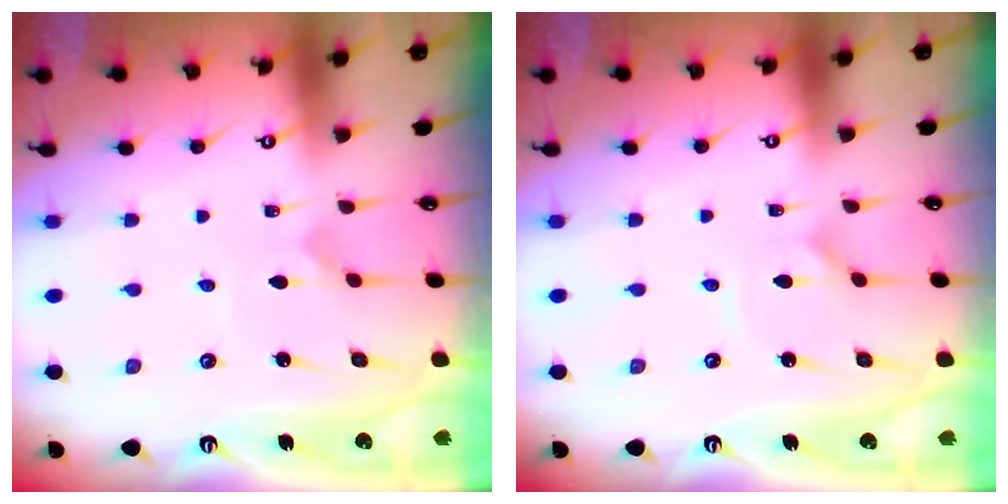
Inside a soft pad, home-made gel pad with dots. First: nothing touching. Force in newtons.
{"total": 1.2, "press": 1.2, "slide": 0.1}